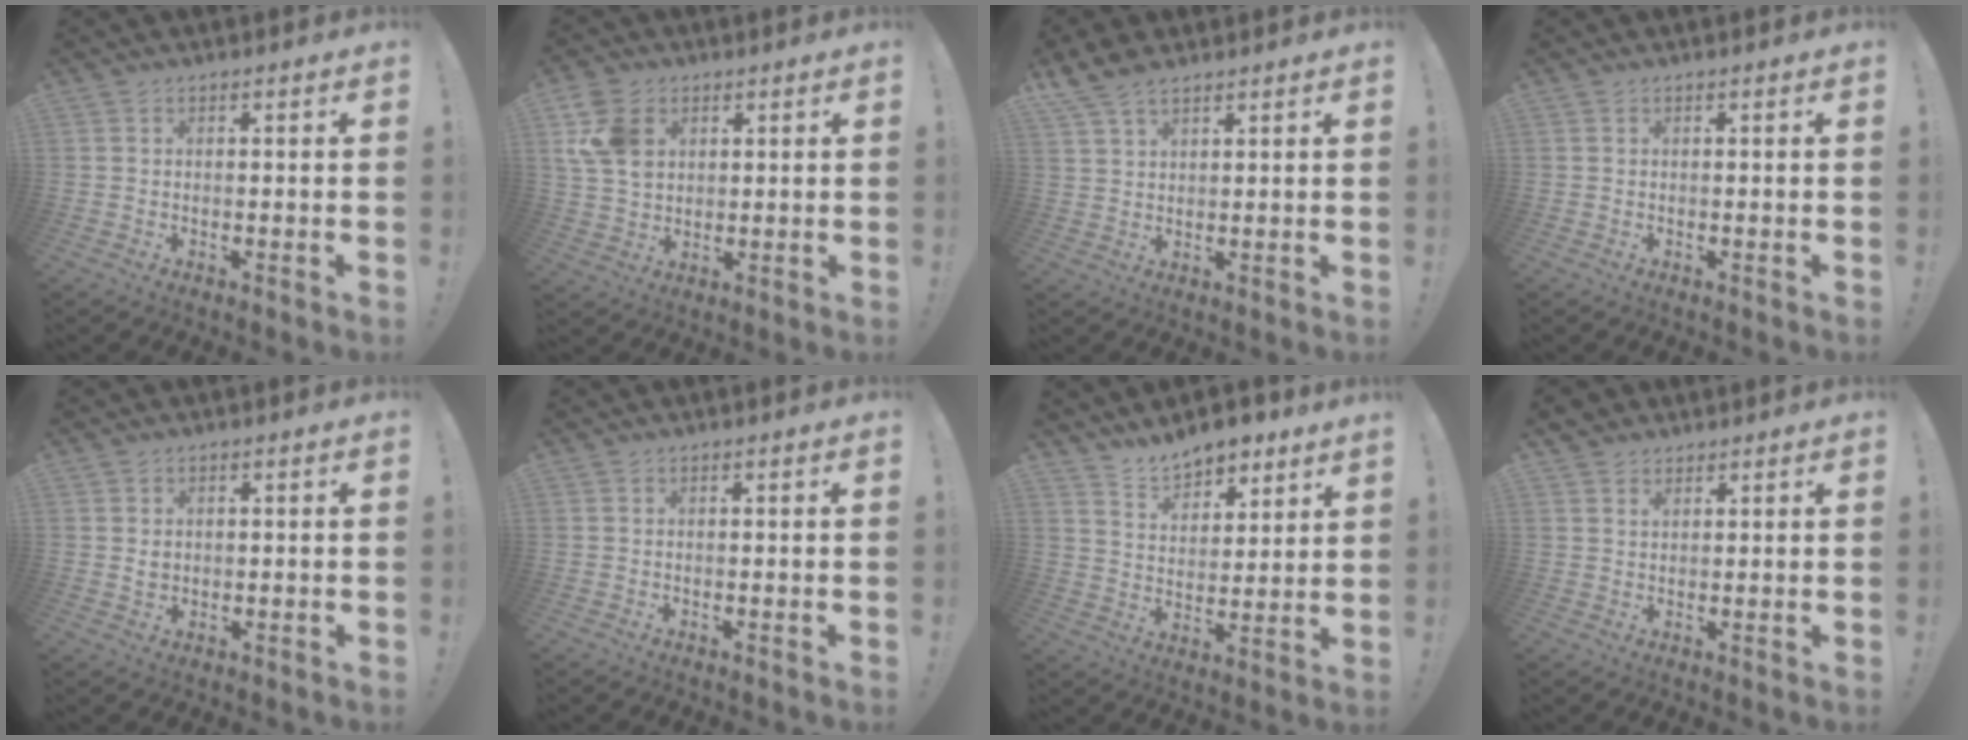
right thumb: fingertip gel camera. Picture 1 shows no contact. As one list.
[{"total": 8.6, "force": [3.1, 6.4, 4.9], "torque": [-0.091, 0.005, 0.064]}, {"total": 6.6, "force": [4.8, 3.0, 3.3], "torque": [-0.068, -0.015, 0.097]}, {"total": 0.0}, {"total": 1.8, "force": [0.7, 1.6, 0.6], "torque": [-0.004, 0.001, 0.012]}, {"total": 0.0}, {"total": 9.2, "force": [8.3, 3.2, 2.4], "torque": [-0.053, -0.057, 0.159]}, {"total": 2.1, "force": [1.8, 1.2, 0.3], "torque": [0.004, -0.014, 0.031]}]